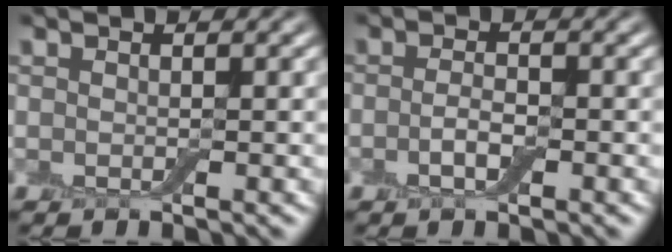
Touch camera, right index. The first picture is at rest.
{"total": 1.8, "force": [-0.6, 0.7, 1.5], "torque": [-0.033, 0.000, -0.016]}